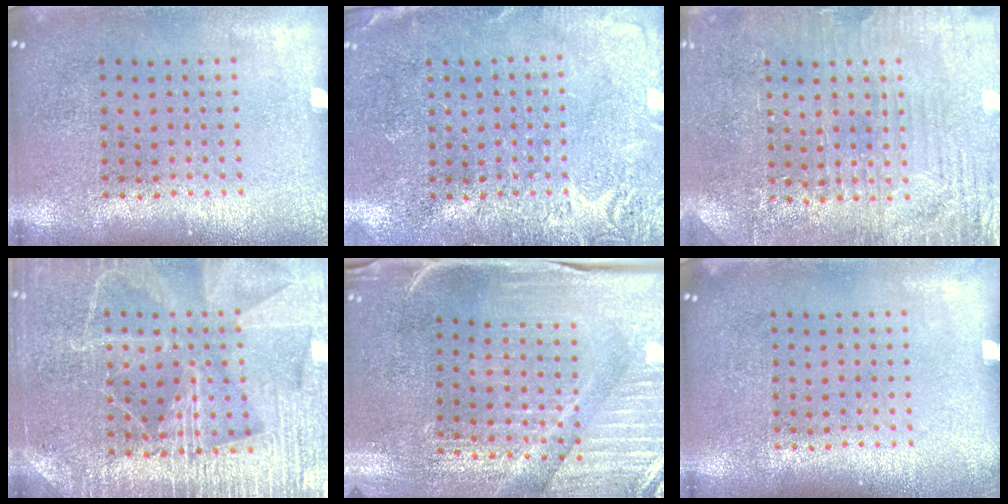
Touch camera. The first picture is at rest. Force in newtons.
{"total": 2.7, "press": 2.7, "slide": 0.7}
{"total": 3.4, "press": 3.3, "slide": 0.5}
{"total": 4.4, "press": 4.2, "slide": 1.6}
{"total": 3.8, "press": 3.8, "slide": 0.7}
{"total": 0.0}